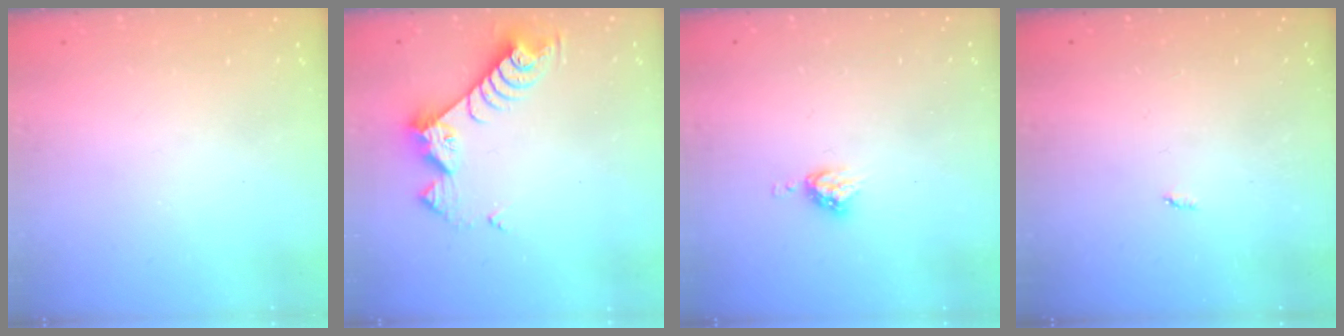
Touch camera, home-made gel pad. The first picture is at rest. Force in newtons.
{"total": 9.6, "press": 9.5, "slide": 0.7}
{"total": 5.1, "press": 5.1, "slide": 0.7}
{"total": 2.1, "press": 2.1, "slide": 0.4}